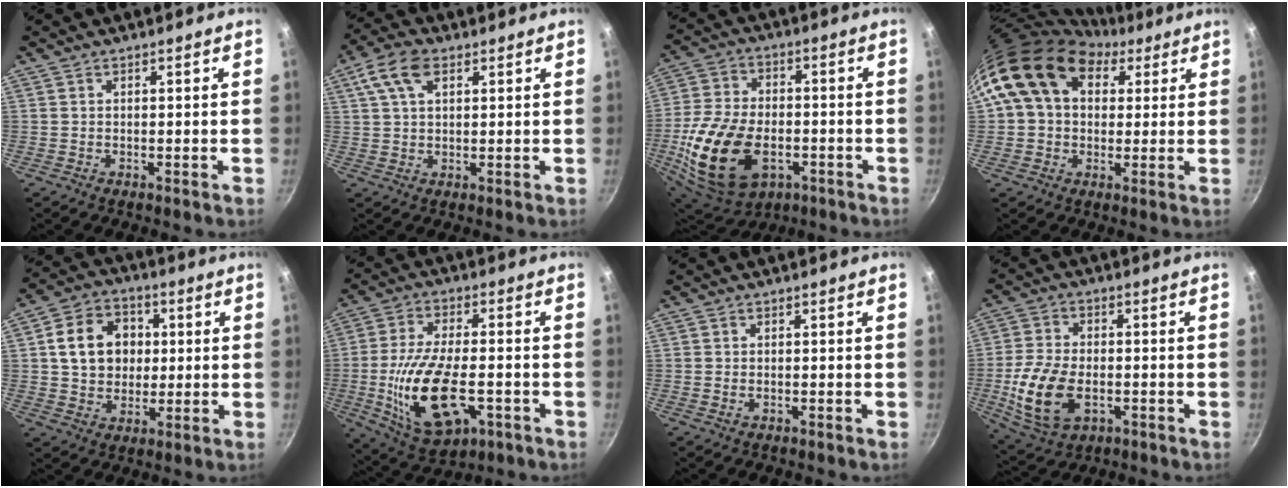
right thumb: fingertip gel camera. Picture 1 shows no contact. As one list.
[{"total": 7.6, "force": [3.2, 4.1, 5.5], "torque": [-0.105, 0.010, 0.057]}, {"total": 21.3, "force": [-6.1, 13.3, 15.5], "torque": [-0.298, 0.014, -0.099]}, {"total": 16.7, "force": [5.6, 12.5, 9.5], "torque": [-0.152, 0.026, 0.081]}, {"total": 12.3, "force": [2.0, 10.2, 6.6], "torque": [-0.085, 0.015, 0.030]}, {"total": 18.0, "force": [-4.6, 8.5, 15.2], "torque": [-0.282, 0.007, -0.073]}, {"total": 1.0, "force": [-0.4, 0.5, 0.7], "torque": [-0.017, 0.002, -0.008]}, {"total": 13.1, "force": [-3.2, 7.9, 10.0], "torque": [-0.196, 0.009, -0.054]}]